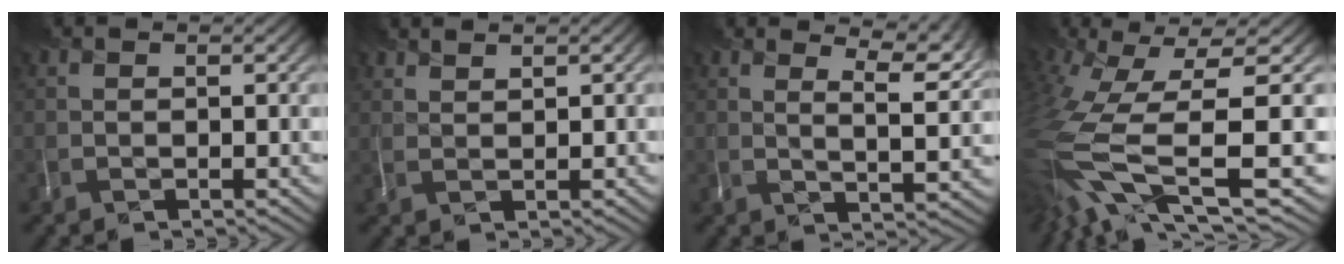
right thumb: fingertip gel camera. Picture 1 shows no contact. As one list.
[{"total": 1.7, "force": [1.7, 0.2, -0.1], "torque": [-0.004, 0.007, 0.033]}, {"total": 8.3, "force": [5.5, 2.3, 5.8], "torque": [-0.075, 0.022, 0.068]}, {"total": 14.5, "force": [-2.1, 4.4, 13.7], "torque": [-0.316, -0.023, -0.012]}]